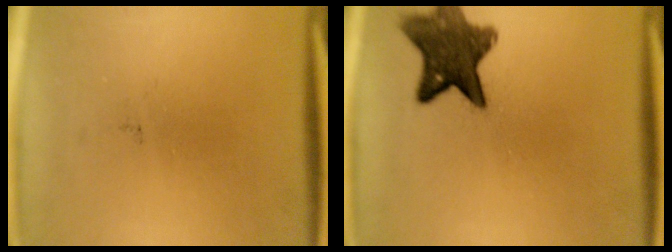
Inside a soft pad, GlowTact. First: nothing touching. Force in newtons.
{"total": 10.1}